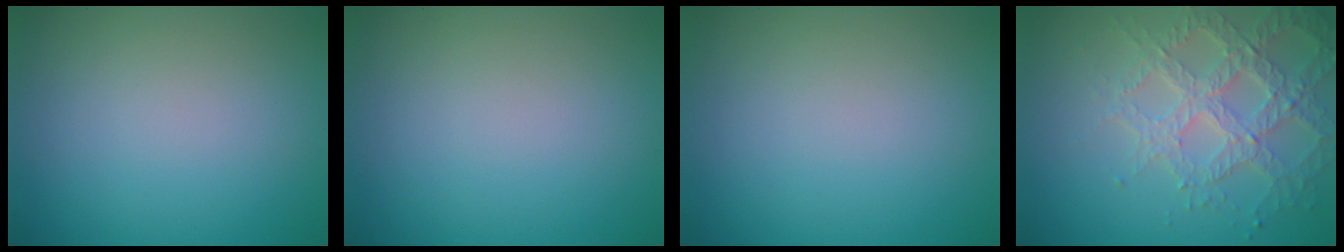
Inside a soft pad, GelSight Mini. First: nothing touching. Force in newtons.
{"total": 0.0}
{"total": 0.0}
{"total": 5.1, "press": 4.4, "slide": 2.5}